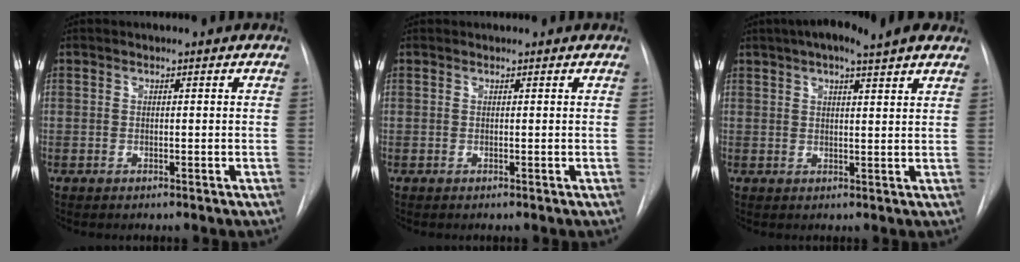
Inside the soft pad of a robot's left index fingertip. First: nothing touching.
{"total": 0.8, "force": [0.7, 0.1, 0.0], "torque": [-0.002, 0.011, 0.015]}
{"total": 12.1, "force": [9.3, 1.9, 7.6], "torque": [-0.125, 0.038, 0.124]}